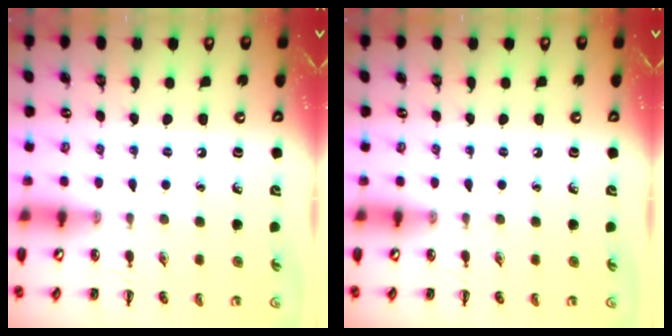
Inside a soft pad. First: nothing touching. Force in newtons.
{"total": 0.0}